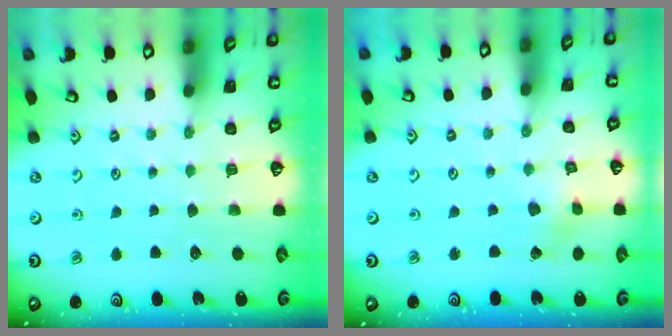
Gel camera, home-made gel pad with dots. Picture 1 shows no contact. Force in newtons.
{"total": 2.1, "press": 2.1, "slide": 0.2}